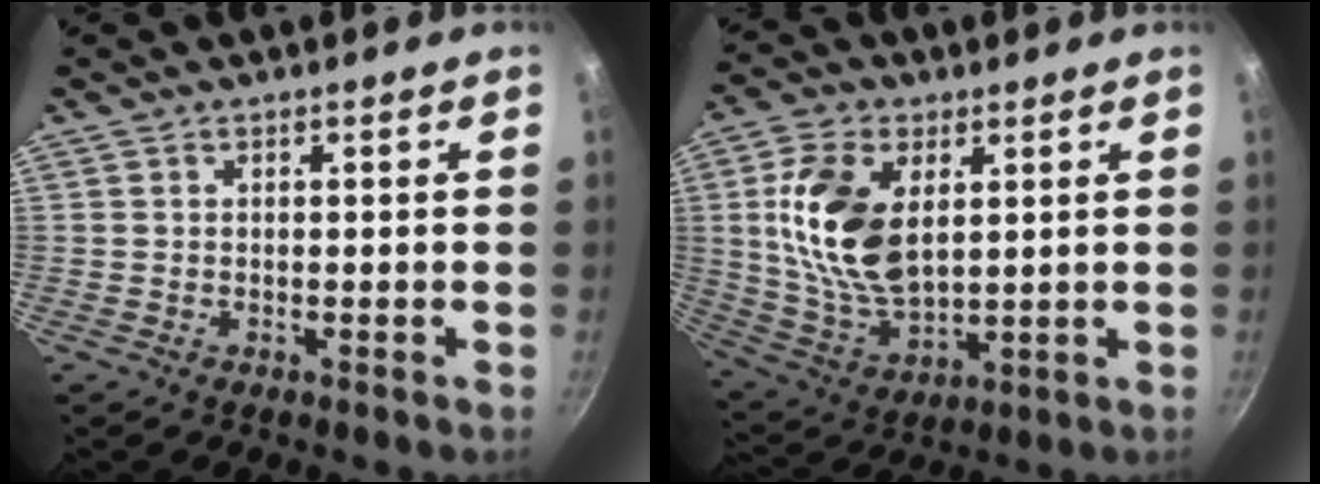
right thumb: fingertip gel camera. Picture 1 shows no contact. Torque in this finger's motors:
{"motor_torque": [-0.61, 1.09, 1.18, 0.71, 0.20]}